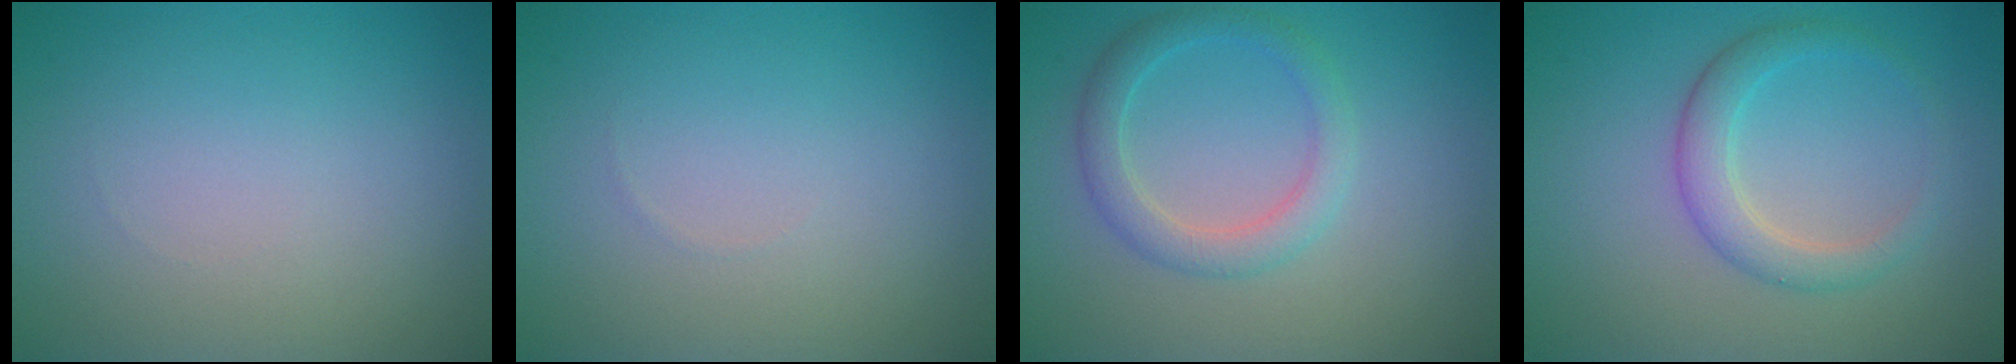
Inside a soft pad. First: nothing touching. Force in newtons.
{"total": 0.0}
{"total": 2.9, "press": 2.9, "slide": 0.1}
{"total": 2.9, "press": 2.9, "slide": 0.1}